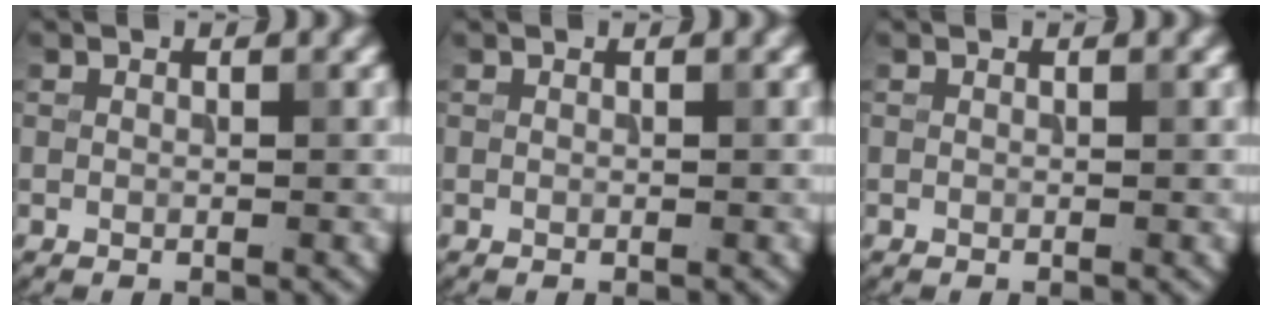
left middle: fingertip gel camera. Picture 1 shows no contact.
{"total": 0.0}
{"total": 0.0}